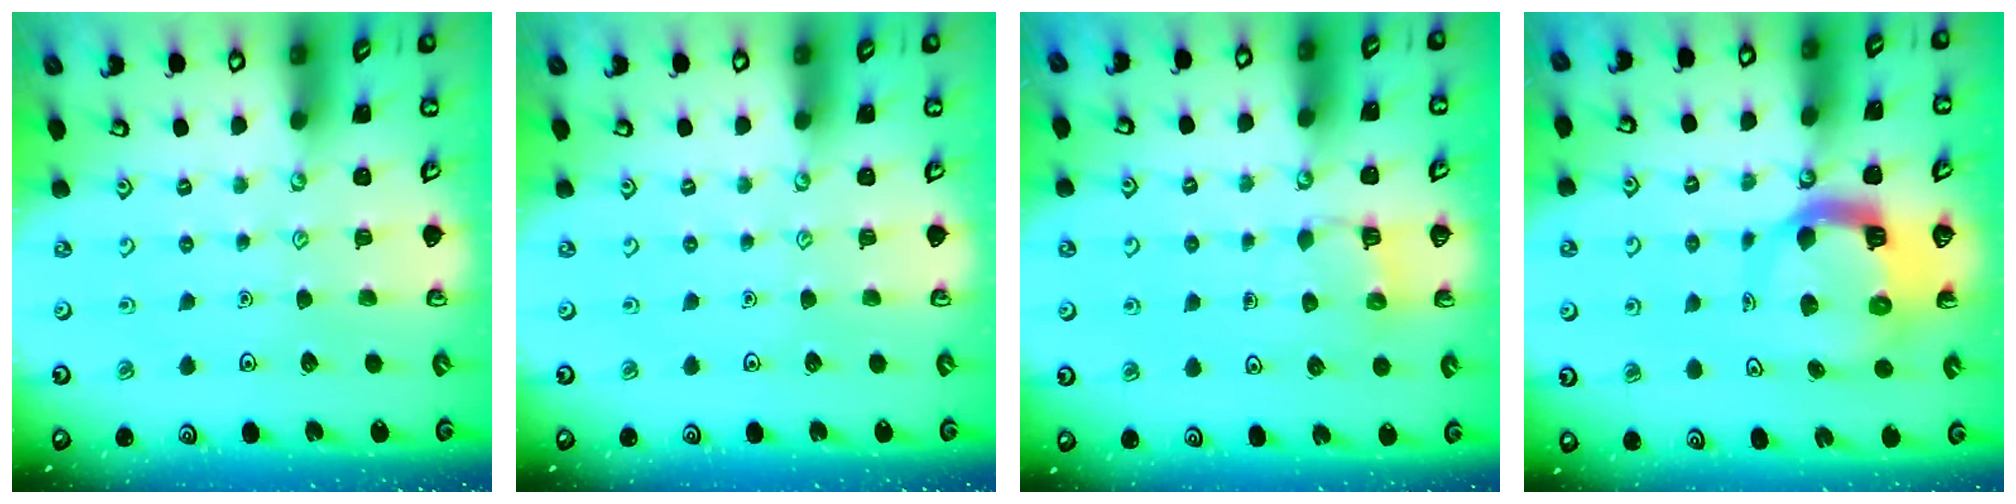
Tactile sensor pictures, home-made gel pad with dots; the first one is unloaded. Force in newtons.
{"total": 0.0}
{"total": 4.6, "press": 4.6, "slide": 0.3}
{"total": 8.9, "press": 8.8, "slide": 1.3}